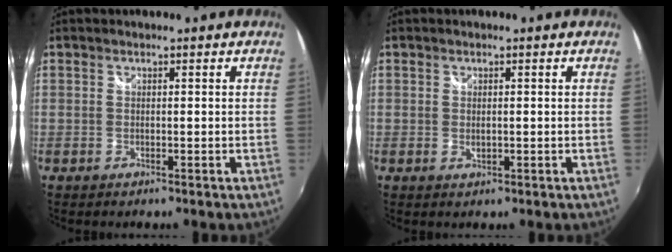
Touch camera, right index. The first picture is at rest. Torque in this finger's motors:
{"motor_torque": [-0.06, 0.00, 0.08, 0.00]}